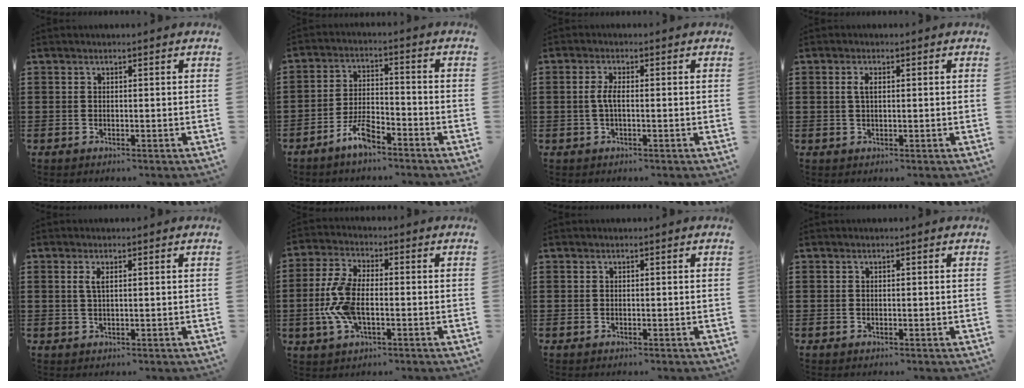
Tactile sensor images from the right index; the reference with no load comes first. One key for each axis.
{"total": 5.8, "fx": -4.3, "fy": 1.8, "fz": 3.4, "tx": -0.077, "ty": 0.010, "tz": -0.084}
{"total": 2.6, "fx": -0.3, "fy": 0.7, "fz": 2.4, "tx": -0.061, "ty": -0.004, "tz": -0.012}
{"total": 2.0, "fx": 0.4, "fy": 0.8, "fz": 1.7, "tx": -0.037, "ty": 0.006, "tz": 0.005}
{"total": 1.7, "fx": 0.5, "fy": 0.5, "fz": 1.5, "tx": -0.032, "ty": 0.003, "tz": 0.008}
{"total": 8.3, "fx": -1.4, "fy": 4.2, "fz": 7.0, "tx": -0.172, "ty": -0.005, "tz": -0.033}
{"total": 0.0}
{"total": 0.0}